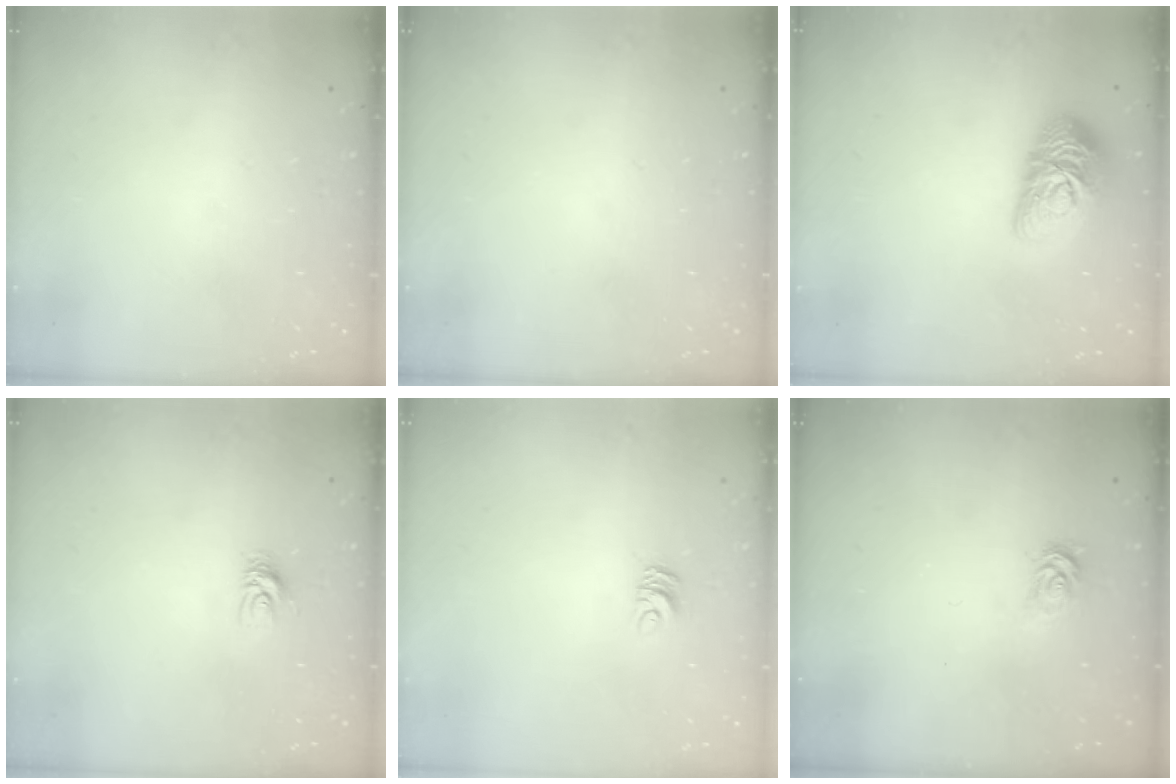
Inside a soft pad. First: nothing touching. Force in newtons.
{"total": 0.0}
{"total": 13.7, "press": 13.7, "slide": 0.9}
{"total": 4.9, "press": 4.9, "slide": 0.5}
{"total": 5.3, "press": 5.3, "slide": 0.3}
{"total": 2.6, "press": 2.6, "slide": 0.4}